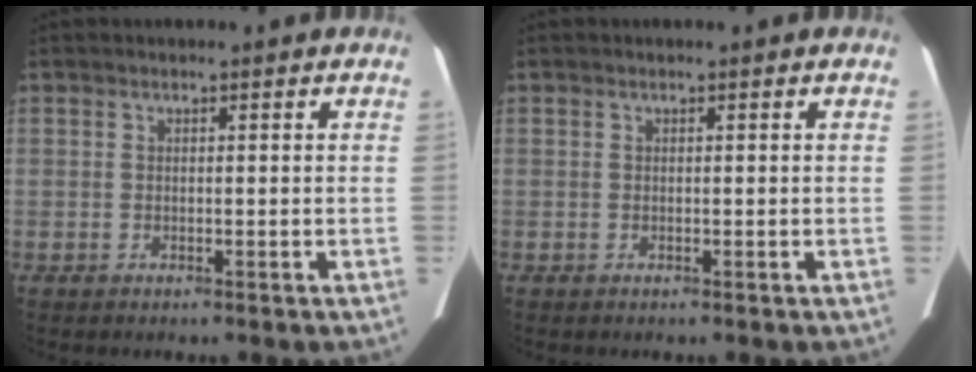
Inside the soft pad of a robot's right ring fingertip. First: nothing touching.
{"total": 0.0}